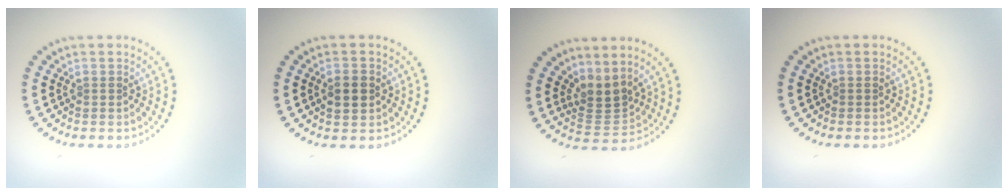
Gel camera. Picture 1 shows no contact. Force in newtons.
{"total": 2.4, "press": 2.4, "slide": 0.1}
{"total": 2.8, "press": 2.0, "slide": 2.0}
{"total": 0.0}